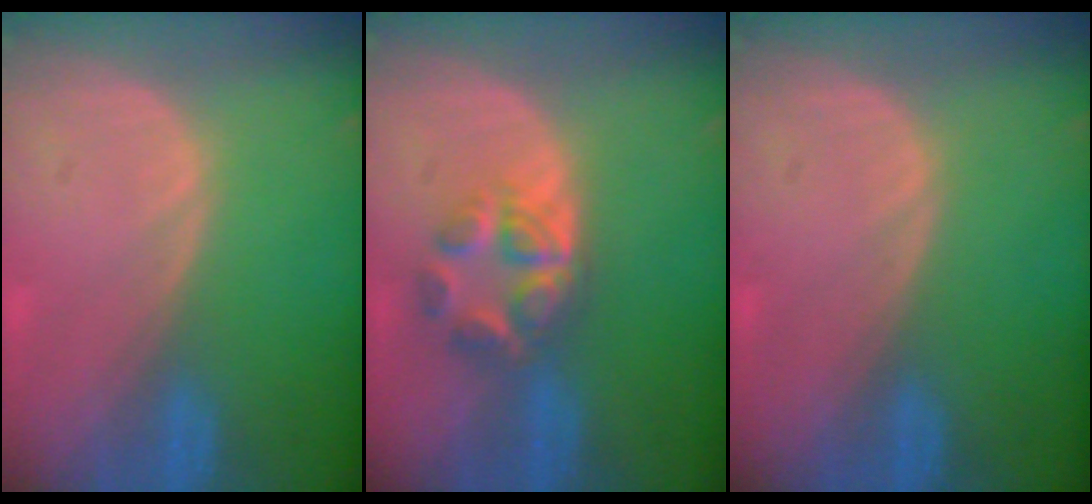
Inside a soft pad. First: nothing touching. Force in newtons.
{"total": 5.6, "press": 5.3, "slide": 2.0}
{"total": 0.0}